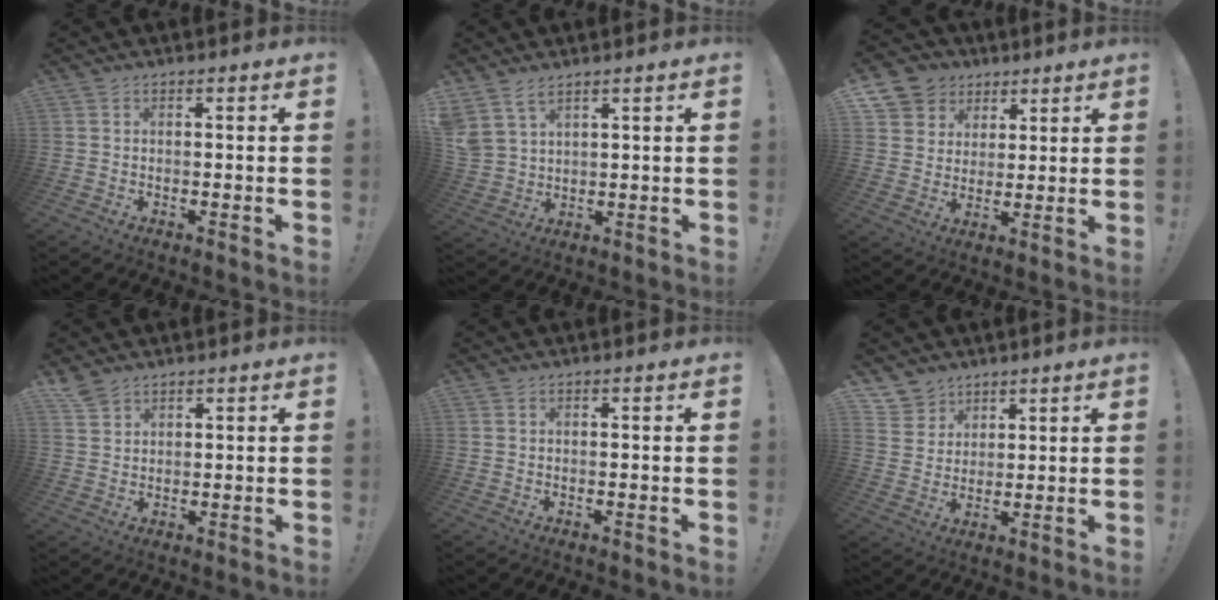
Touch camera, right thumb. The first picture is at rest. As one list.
[{"total": 6.0, "force": [4.7, 2.8, 2.4], "torque": [-0.057, -0.017, 0.095]}, {"total": 9.1, "force": [4.3, 7.8, 1.9], "torque": [-0.025, -0.030, 0.088]}, {"total": 3.6, "force": [3.1, 1.4, 1.4], "torque": [-0.020, -0.020, 0.057]}, {"total": 0.0}, {"total": 5.8, "force": [4.0, 4.3, 0.1], "torque": [-0.008, -0.034, 0.079]}]